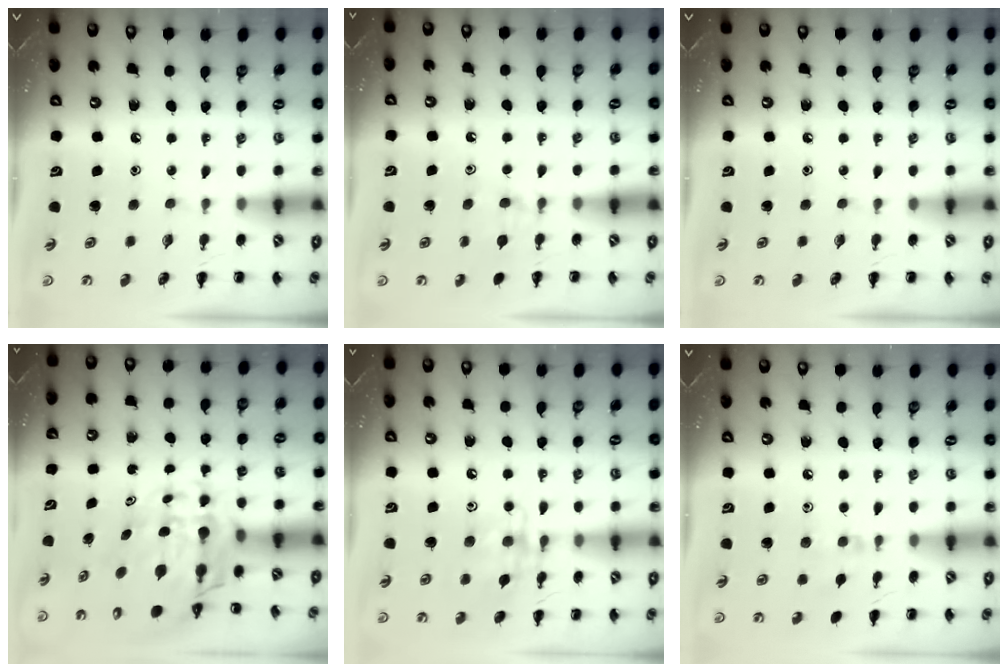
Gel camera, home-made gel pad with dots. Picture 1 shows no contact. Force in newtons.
{"total": 6.2, "press": 5.9, "slide": 1.8}
{"total": 0.0}
{"total": 8.1, "press": 7.7, "slide": 2.3}
{"total": 10.9, "press": 10.8, "slide": 1.5}
{"total": 5.8, "press": 5.4, "slide": 2.0}